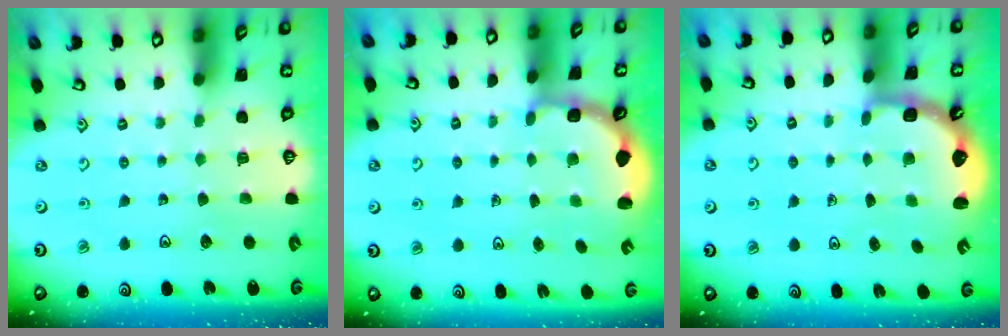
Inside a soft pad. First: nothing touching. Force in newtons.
{"total": 3.0, "press": 2.6, "slide": 1.5}
{"total": 2.6, "press": 2.3, "slide": 1.3}